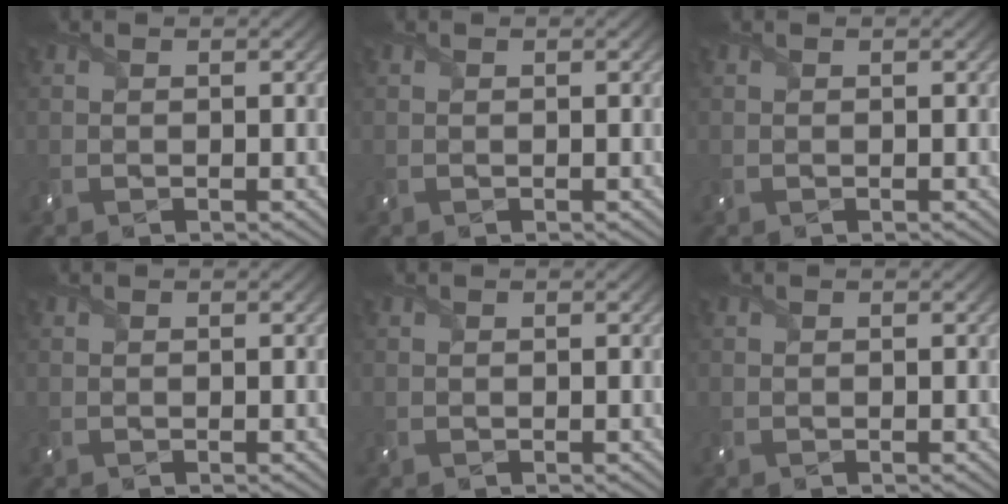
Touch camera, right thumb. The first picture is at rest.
{"total": 0.0}
{"total": 0.0}
{"total": 0.0}
{"total": 0.0}
{"total": 0.0}